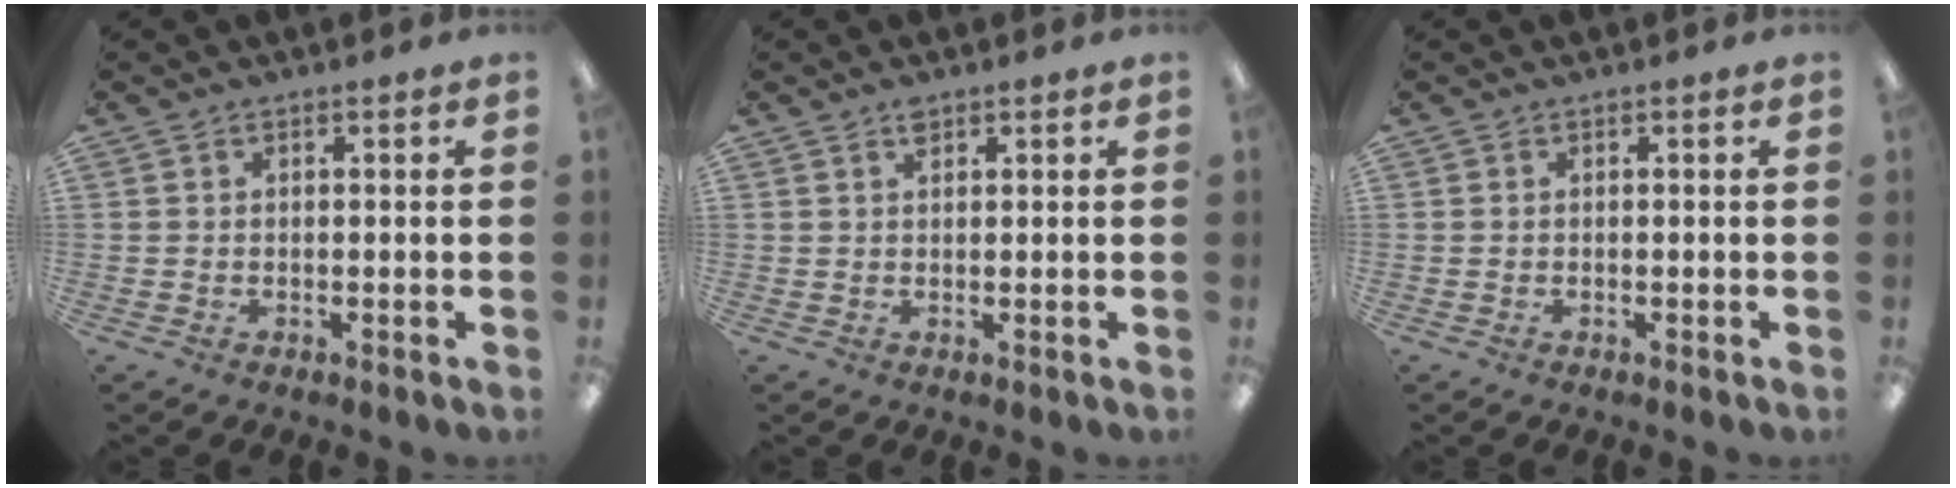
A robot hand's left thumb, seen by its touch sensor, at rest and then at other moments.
{"total": 1.8, "force": [1.3, 0.8, 0.9], "torque": [-0.014, -0.003, 0.022]}
{"total": 0.0}